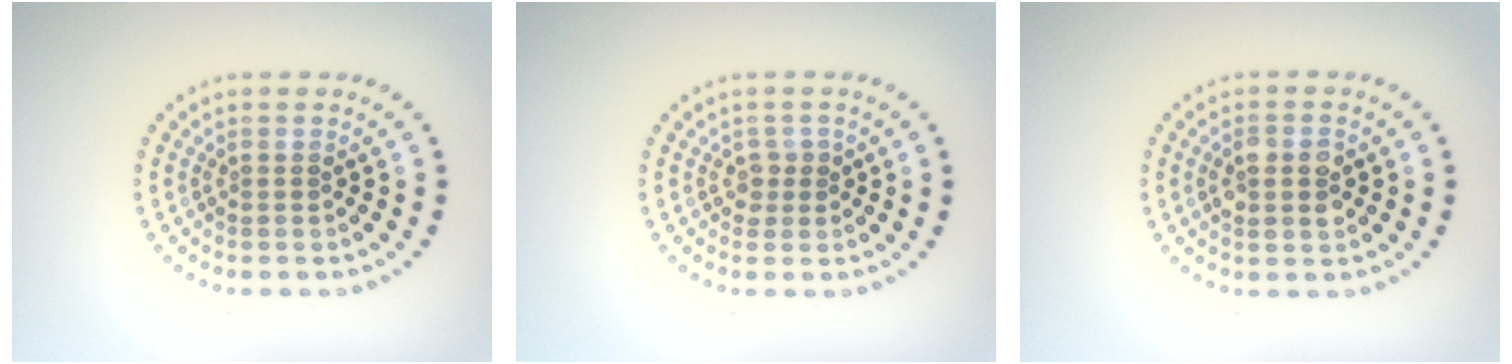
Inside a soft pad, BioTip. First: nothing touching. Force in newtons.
{"total": 1.4, "press": 1.2, "slide": 0.7}
{"total": 2.6, "press": 2.6, "slide": 0.3}